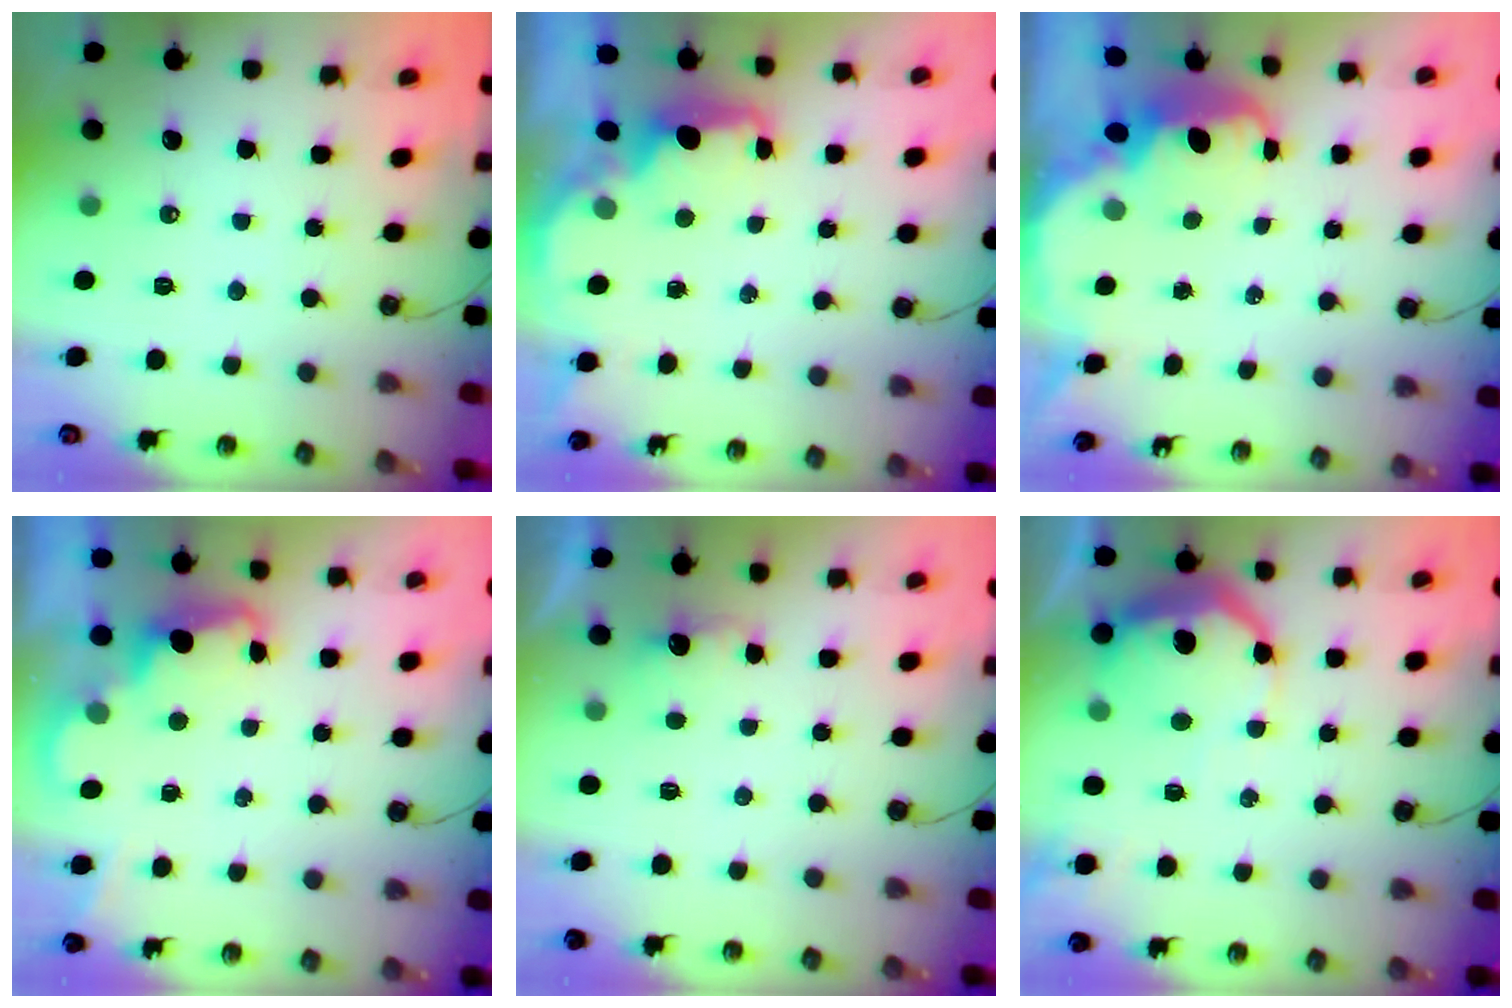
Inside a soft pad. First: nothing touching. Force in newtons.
{"total": 2.3, "press": 2.1, "slide": 0.8}
{"total": 3.8, "press": 3.7, "slide": 0.4}
{"total": 2.3, "press": 2.3, "slide": 0.5}
{"total": 2.4, "press": 2.3, "slide": 0.7}
{"total": 12.6, "press": 12.6, "slide": 0.9}